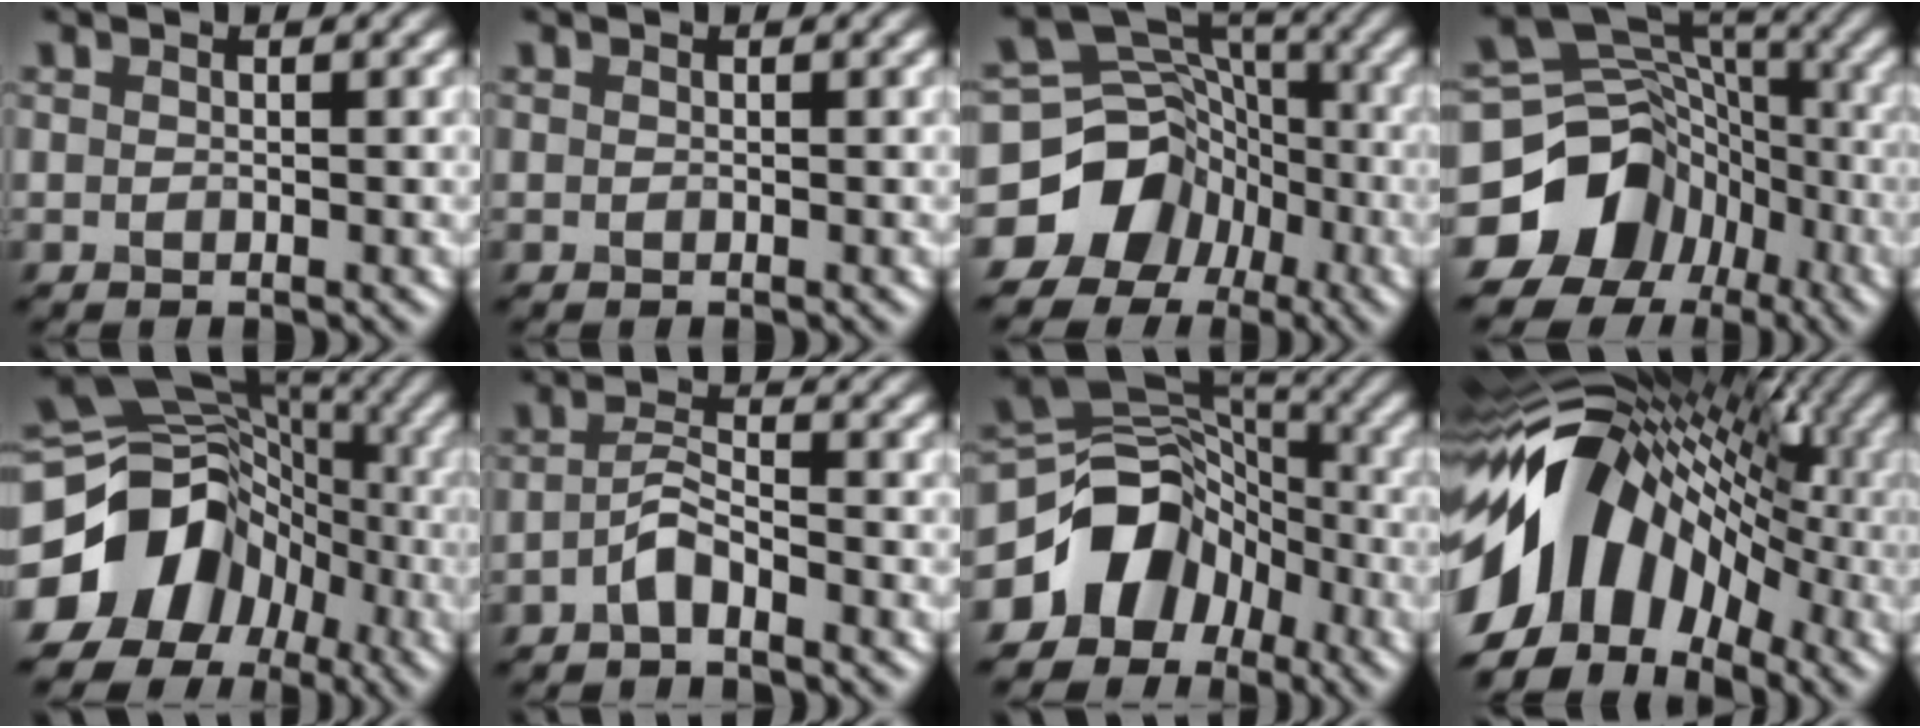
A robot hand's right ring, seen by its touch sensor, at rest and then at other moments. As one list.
[{"total": 0.0}, {"total": 9.9, "force": [-4.6, 8.3, 2.7], "torque": [-0.042, 0.007, -0.096]}, {"total": 12.5, "force": [-5.9, 10.3, 4.0], "torque": [-0.076, 0.000, -0.110]}, {"total": 13.5, "force": [-4.9, 11.0, 6.0], "torque": [-0.103, 0.001, -0.092]}, {"total": 2.2, "force": [-1.4, 0.6, 1.6], "torque": [-0.034, 0.007, -0.032]}, {"total": 9.5, "force": [-4.3, 7.3, 4.3], "torque": [-0.065, 0.008, -0.090]}, {"total": 14.4, "force": [-2.9, 9.5, 10.5], "torque": [-0.177, 0.027, -0.076]}]